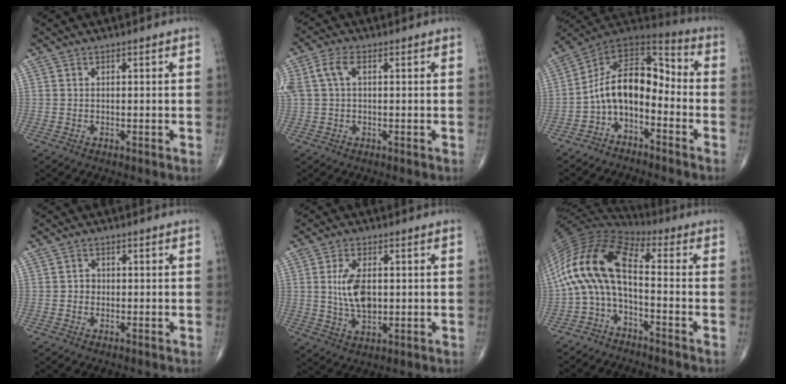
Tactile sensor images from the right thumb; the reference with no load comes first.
{"total": 5.7, "force": [1.3, 3.1, 4.6], "torque": [-0.124, 0.025, 0.028]}
{"total": 12.3, "force": [-3.8, 7.2, 9.2], "torque": [-0.132, 0.096, -0.081]}
{"total": 1.4, "force": [-0.2, 1.3, 0.5], "torque": [0.000, 0.005, -0.007]}
{"total": 7.9, "force": [0.8, 4.2, 6.6], "torque": [-0.118, -0.007, 0.020]}
{"total": 14.3, "force": [-3.0, 5.9, 12.8], "torque": [-0.256, 0.073, -0.071]}